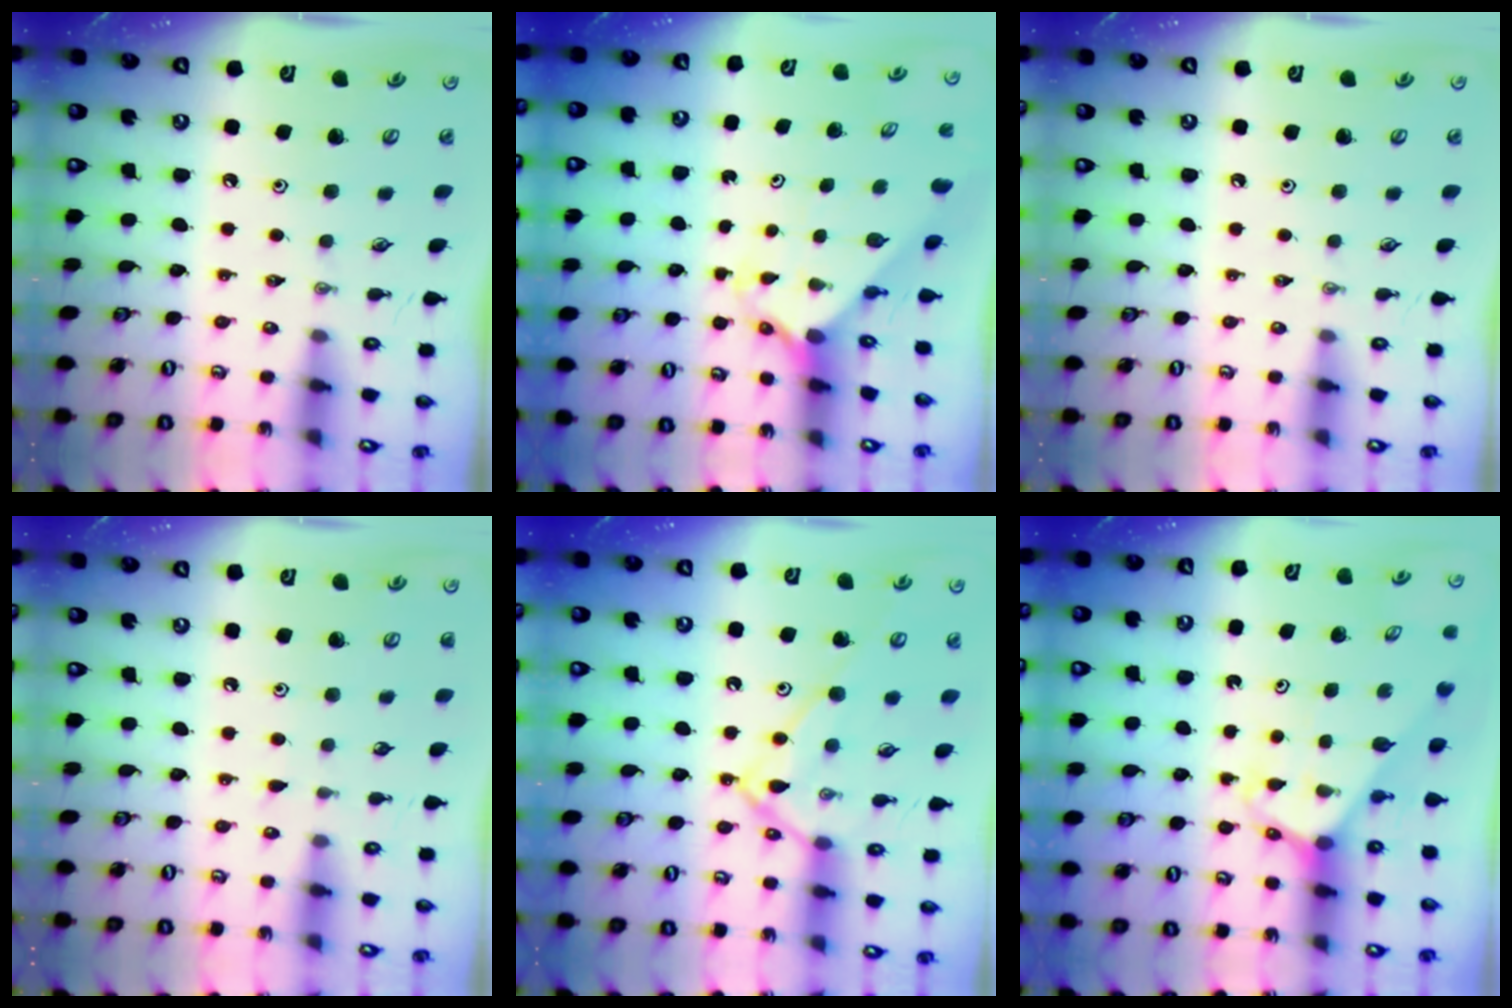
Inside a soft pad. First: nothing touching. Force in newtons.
{"total": 2.4, "press": 2.3, "slide": 0.2}
{"total": 0.0}
{"total": 4.7, "press": 4.6, "slide": 0.5}
{"total": 12.9, "press": 12.9, "slide": 0.5}
{"total": 3.0, "press": 3.0, "slide": 0.2}